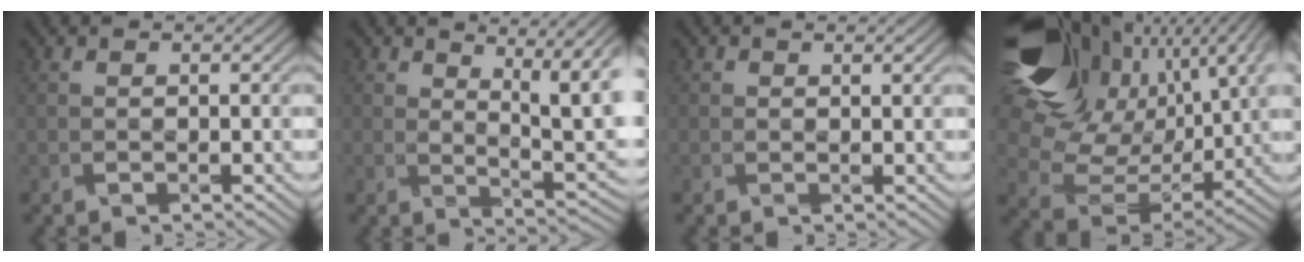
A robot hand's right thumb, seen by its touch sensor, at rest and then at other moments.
{"total": 7.9, "force": [3.1, 2.8, 6.7], "torque": [-0.107, -0.005, 0.052]}
{"total": 0.8, "force": [0.5, 0.4, 0.5], "torque": [-0.005, 0.000, 0.008]}
{"total": 22.6, "force": [9.8, 14.7, 14.1], "torque": [-0.336, 0.037, 0.206]}